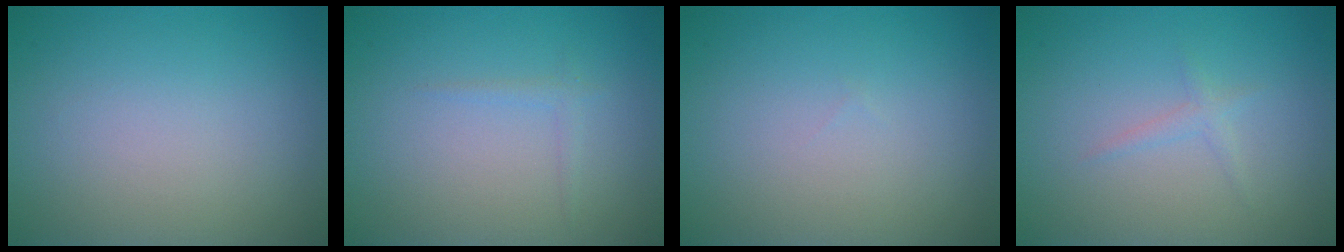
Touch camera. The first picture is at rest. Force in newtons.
{"total": 0.9, "press": 0.8, "slide": 0.1}
{"total": 0.0}
{"total": 0.9, "press": 0.9, "slide": 0.0}